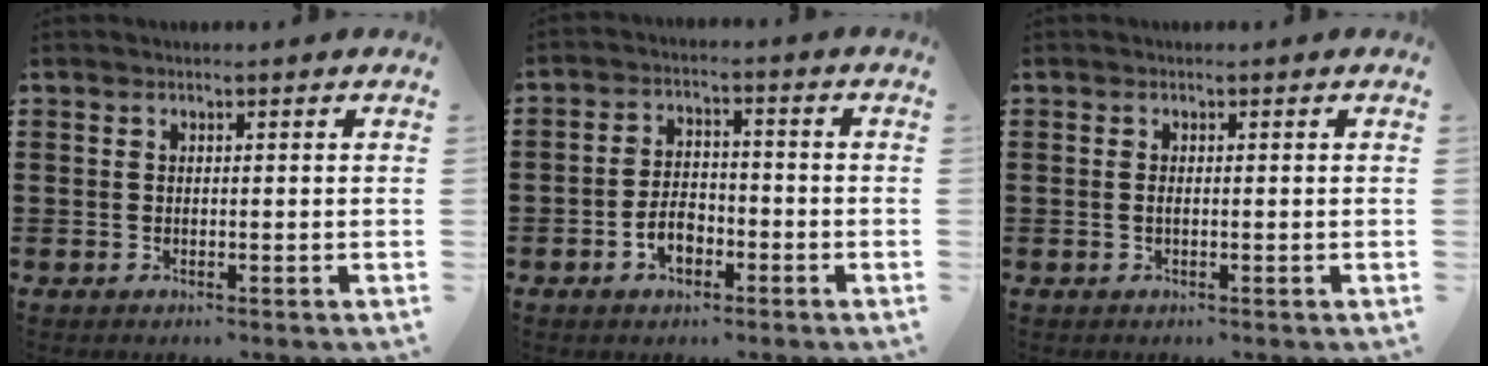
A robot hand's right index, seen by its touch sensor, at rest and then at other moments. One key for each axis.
{"total": 4.8, "fx": -2.2, "fy": 2.8, "fz": 3.2, "tx": -0.070, "ty": 0.002, "tz": -0.045}
{"total": 0.5, "fx": -0.1, "fy": 0.1, "fz": 0.5, "tx": -0.010, "ty": -0.002, "tz": 0.000}